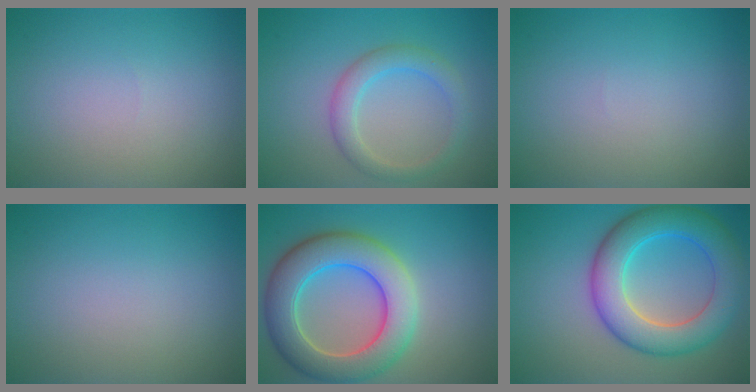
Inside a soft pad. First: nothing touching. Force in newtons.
{"total": 3.0, "press": 3.0, "slide": 0.1}
{"total": 0.0}
{"total": 0.0}
{"total": 8.7, "press": 8.6, "slide": 0.6}
{"total": 8.0, "press": 8.0, "slide": 0.2}